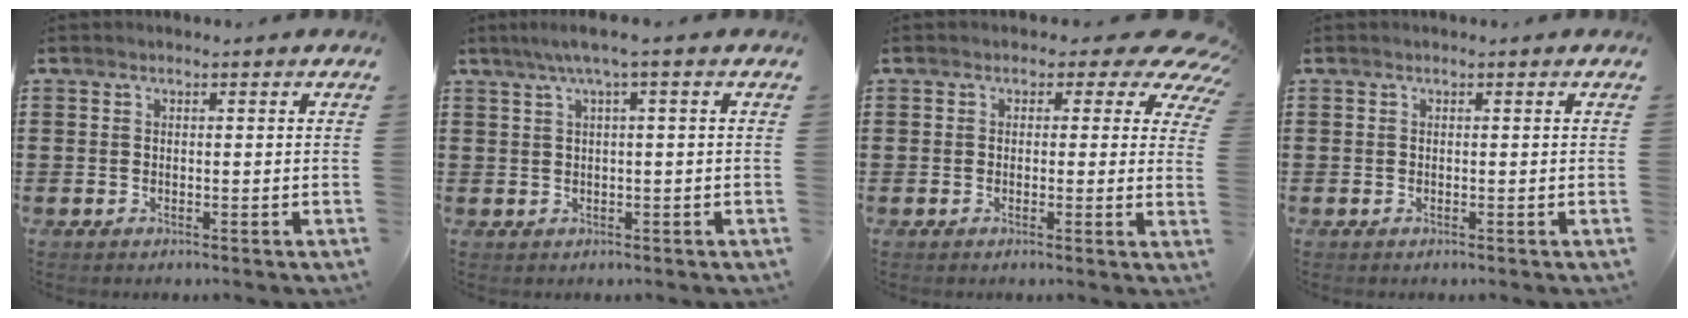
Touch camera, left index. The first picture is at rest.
{"total": 2.7, "force": [0.6, -0.1, 2.6], "torque": [-0.048, -0.001, 0.008]}
{"total": 3.7, "force": [1.8, 2.2, 2.4], "torque": [-0.036, -0.009, 0.024]}
{"total": 0.0}